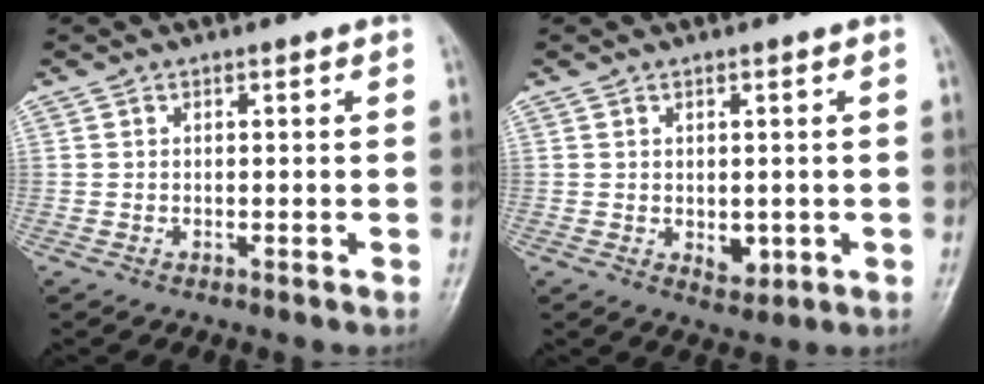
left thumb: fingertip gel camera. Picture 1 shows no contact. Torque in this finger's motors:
{"motor_torque": [0.02, 0.06, 0.09, -0.12, 0.01]}